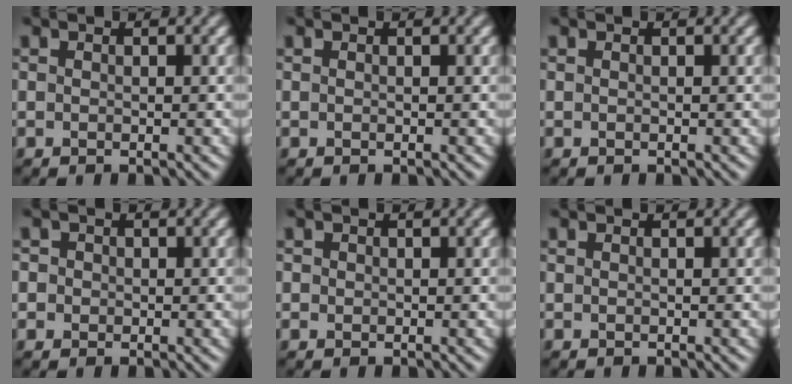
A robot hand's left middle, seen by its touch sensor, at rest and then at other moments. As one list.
[{"total": 0.0}, {"total": 0.0}, {"total": 1.9, "force": [0.2, 1.8, 0.4], "torque": [0.011, 0.011, -0.008]}, {"total": 0.5, "force": [0.0, 0.5, 0.0], "torque": [0.009, -0.002, -0.001]}, {"total": 0.0}]